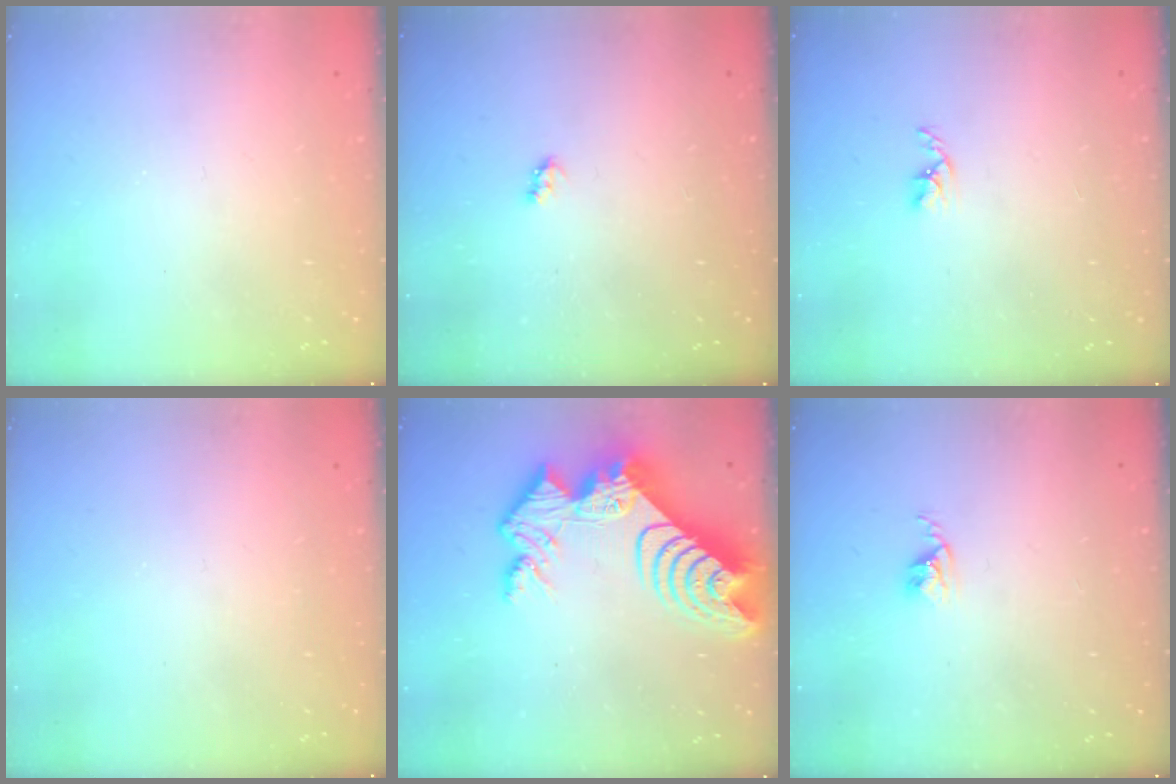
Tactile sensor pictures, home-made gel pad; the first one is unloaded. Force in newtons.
{"total": 2.6, "press": 2.6, "slide": 0.4}
{"total": 2.5, "press": 2.5, "slide": 0.4}
{"total": 0.0}
{"total": 16.3, "press": 16.2, "slide": 1.4}
{"total": 2.6, "press": 2.6, "slide": 0.4}